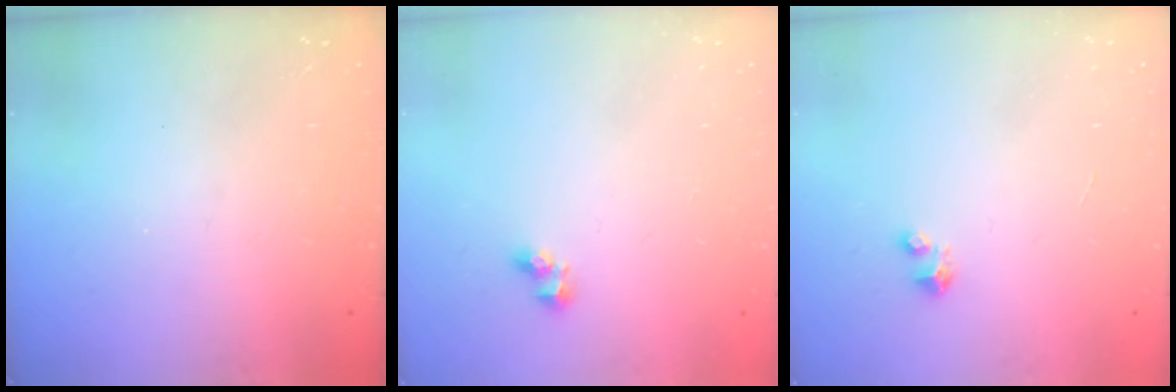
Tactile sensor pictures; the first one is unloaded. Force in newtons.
{"total": 2.7, "press": 2.5, "slide": 1.0}
{"total": 2.1, "press": 2.1, "slide": 0.1}